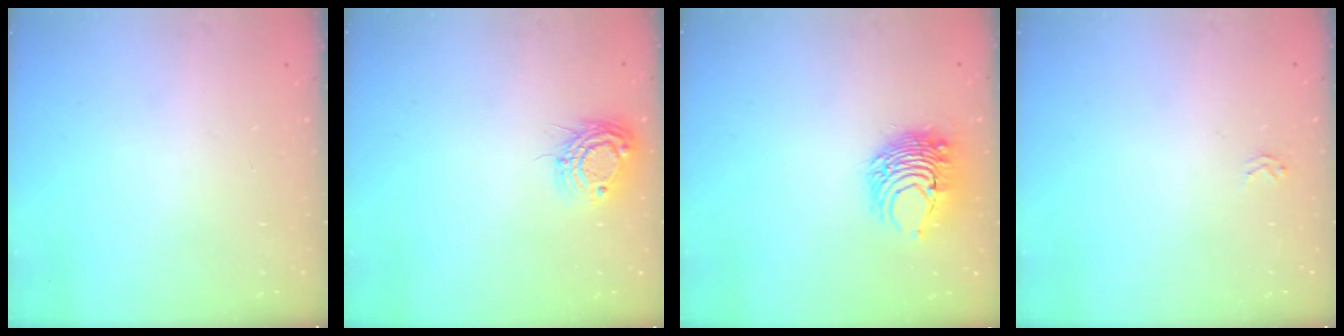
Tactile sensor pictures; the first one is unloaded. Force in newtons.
{"total": 9.8, "press": 9.7, "slide": 0.8}
{"total": 9.4, "press": 9.3, "slide": 0.9}
{"total": 1.6, "press": 1.6, "slide": 0.2}